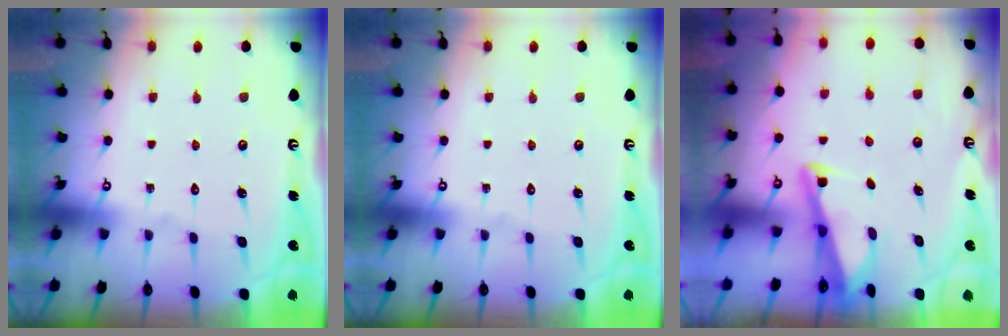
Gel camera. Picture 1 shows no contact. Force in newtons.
{"total": 0.0}
{"total": 2.7, "press": 2.7, "slide": 0.4}